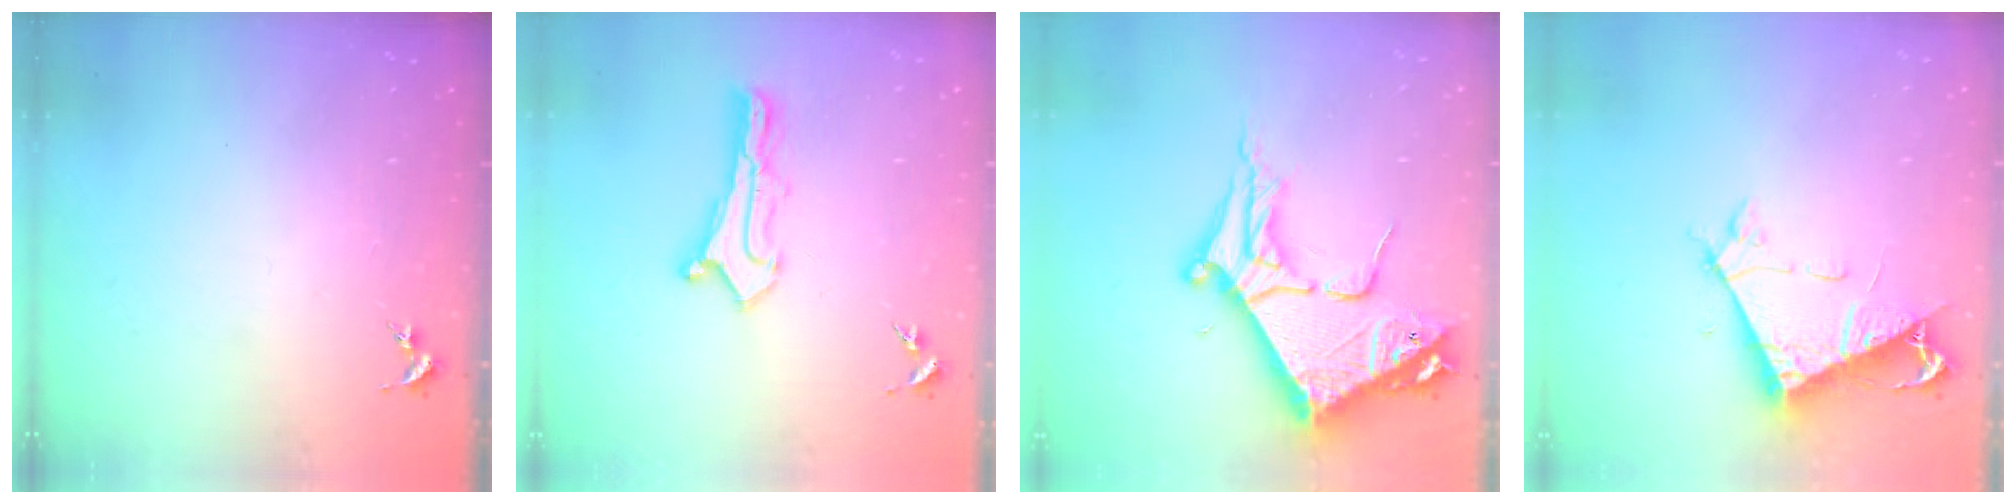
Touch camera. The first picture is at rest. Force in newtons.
{"total": 1.1, "press": 1.1, "slide": 0.1}
{"total": 10.1, "press": 10.0, "slide": 1.1}
{"total": 7.2, "press": 7.2, "slide": 0.9}